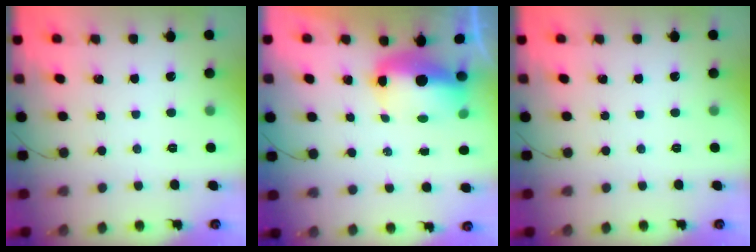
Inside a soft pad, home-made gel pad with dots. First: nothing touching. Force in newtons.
{"total": 8.6, "press": 8.4, "slide": 1.6}
{"total": 0.0}